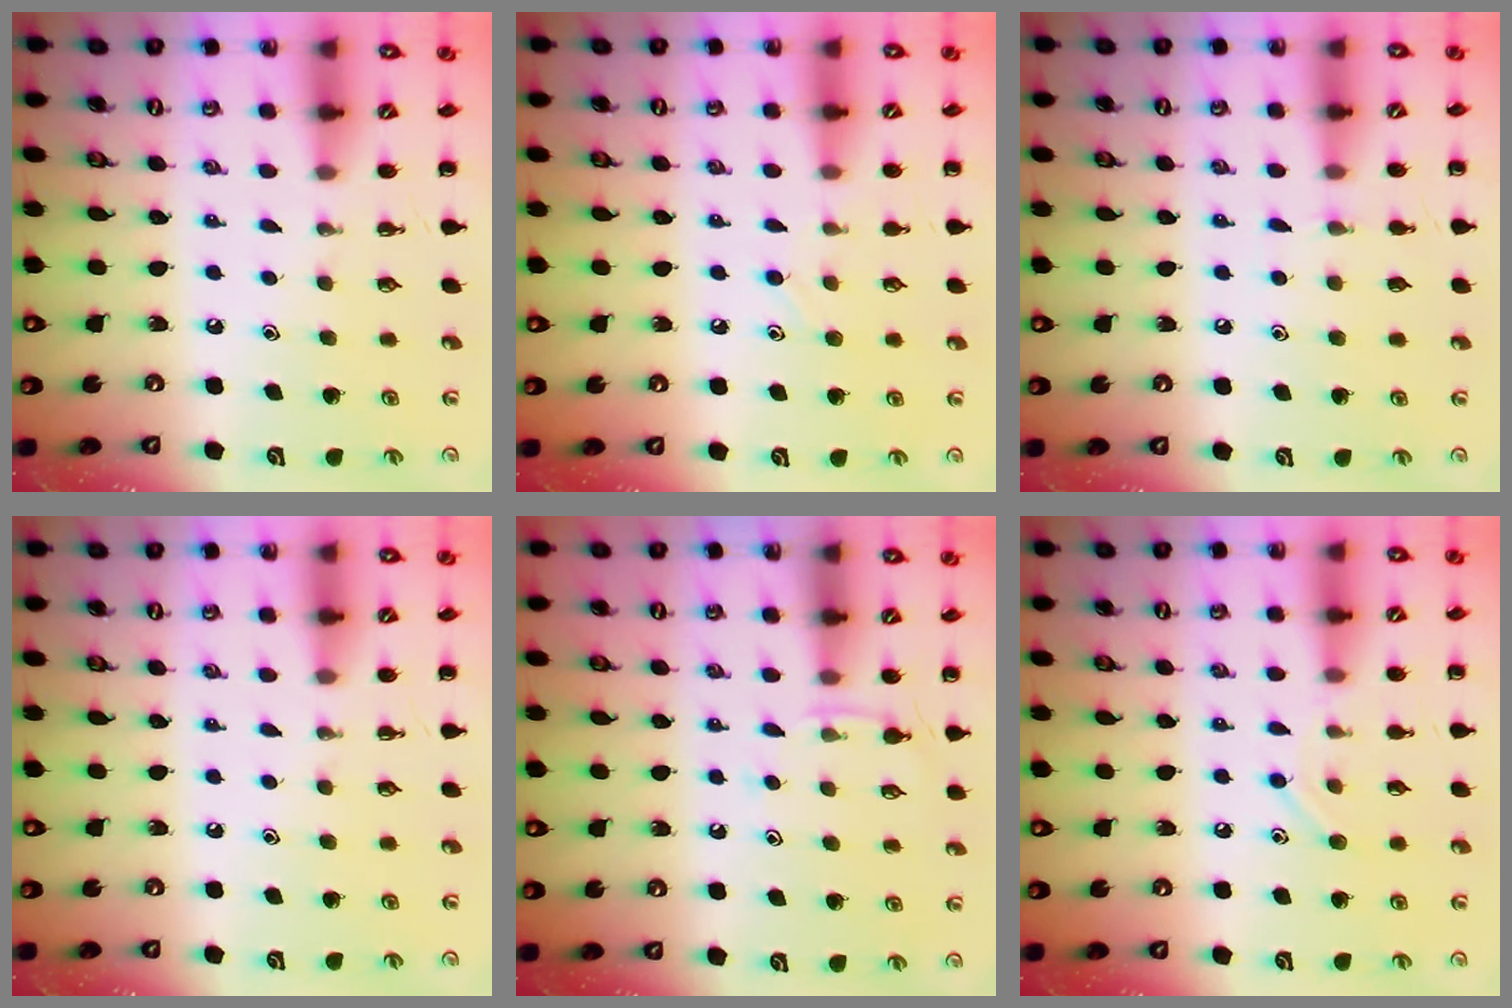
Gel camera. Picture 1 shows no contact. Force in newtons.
{"total": 7.0, "press": 6.6, "slide": 2.1}
{"total": 3.5, "press": 3.3, "slide": 1.1}
{"total": 0.0}
{"total": 5.9, "press": 5.8, "slide": 1.4}
{"total": 7.8, "press": 7.4, "slide": 2.4}